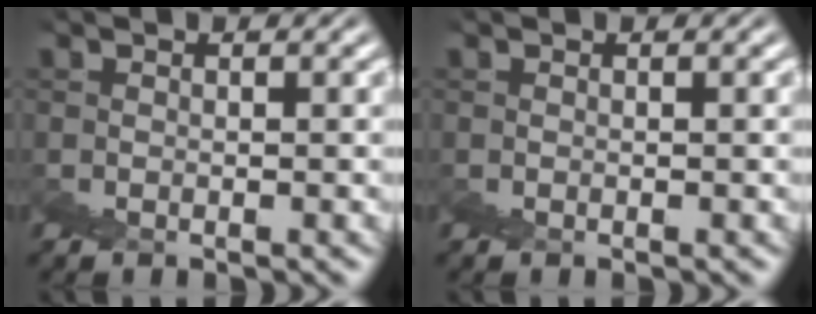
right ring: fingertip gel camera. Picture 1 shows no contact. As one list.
[{"total": 0.0}]